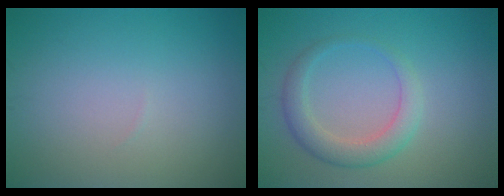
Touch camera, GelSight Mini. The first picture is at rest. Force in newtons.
{"total": 3.1, "press": 3.1, "slide": 0.1}